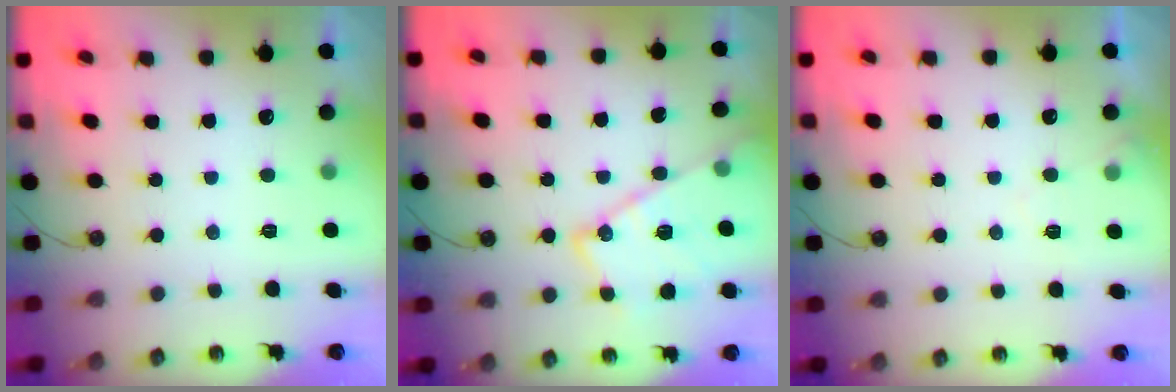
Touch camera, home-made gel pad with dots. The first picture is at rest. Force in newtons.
{"total": 15.5, "press": 15.5, "slide": 0.7}
{"total": 4.6, "press": 4.5, "slide": 0.6}